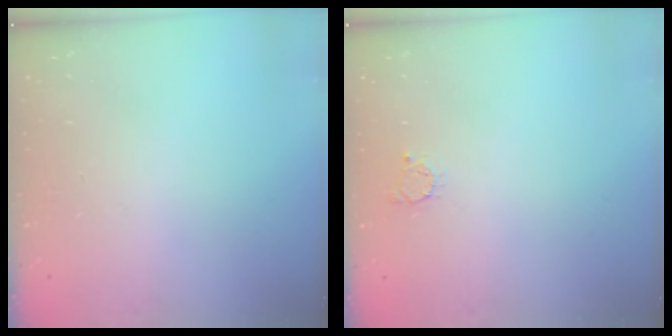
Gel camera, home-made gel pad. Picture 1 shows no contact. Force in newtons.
{"total": 2.5, "press": 2.5, "slide": 0.3}